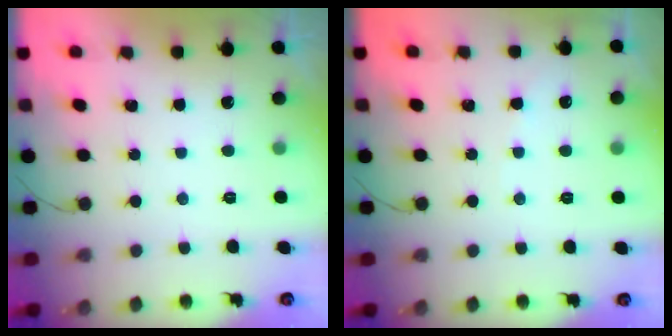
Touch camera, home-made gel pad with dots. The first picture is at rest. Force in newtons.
{"total": 2.5, "press": 2.5, "slide": 0.4}